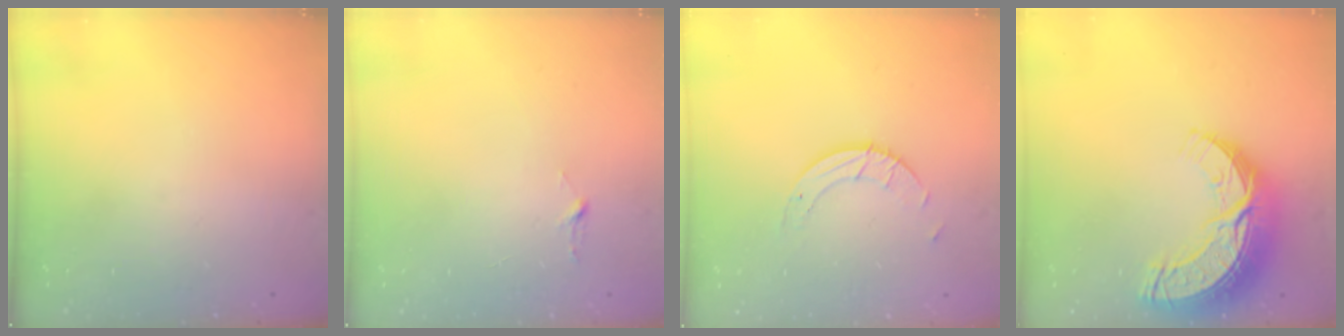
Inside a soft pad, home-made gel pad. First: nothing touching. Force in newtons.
{"total": 2.9, "press": 2.9, "slide": 0.3}
{"total": 4.3, "press": 4.3, "slide": 0.3}
{"total": 17.3, "press": 17.2, "slide": 1.2}